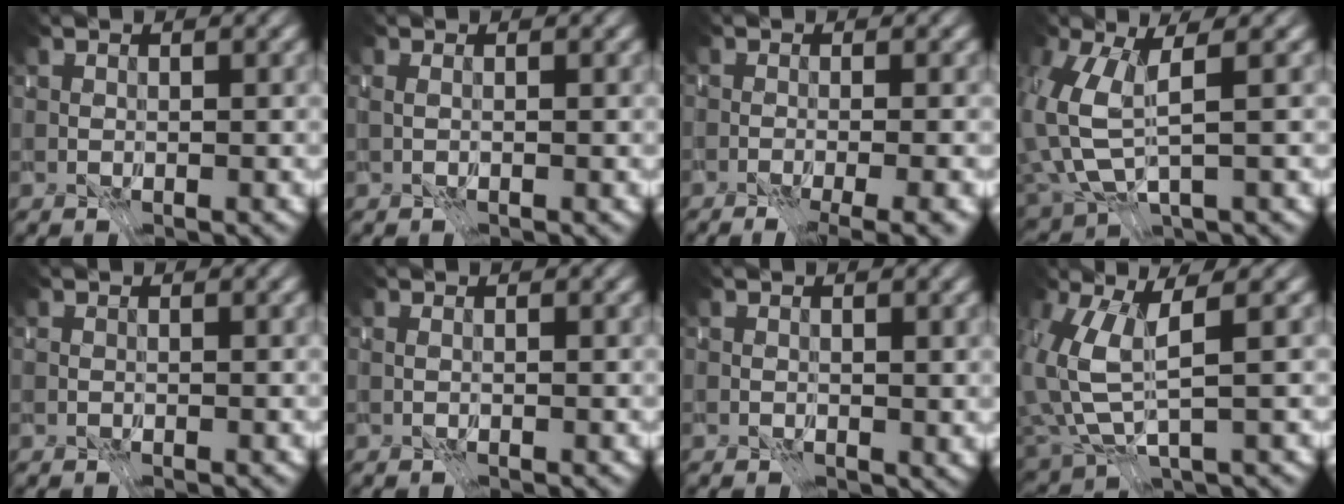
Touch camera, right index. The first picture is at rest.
{"total": 2.0, "force": [-0.9, -1.6, -0.8], "torque": [0.022, -0.004, -0.017]}
{"total": 5.9, "force": [-3.7, 1.8, 4.3], "torque": [-0.029, -0.018, -0.045]}
{"total": 4.1, "force": [-2.3, -0.6, 3.4], "torque": [-0.092, -0.029, -0.028]}
{"total": 0.9, "force": [-0.4, -0.5, -0.5], "torque": [0.010, -0.002, -0.007]}
{"total": 0.9, "force": [-0.4, -0.7, -0.4], "torque": [0.010, -0.002, -0.007]}
{"total": 1.5, "force": [0.5, 1.2, 0.9], "torque": [-0.009, -0.006, 0.003]}
{"total": 3.9, "force": [-1.8, -1.2, 3.2], "torque": [-0.086, -0.023, -0.023]}